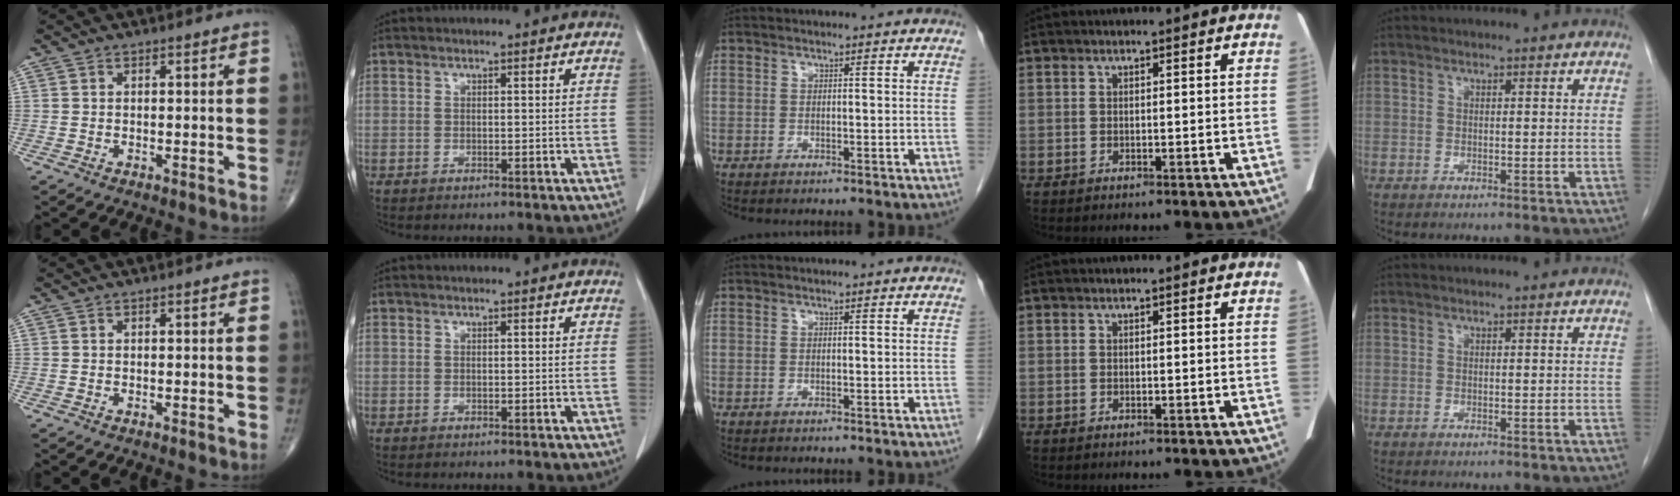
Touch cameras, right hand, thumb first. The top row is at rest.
{}